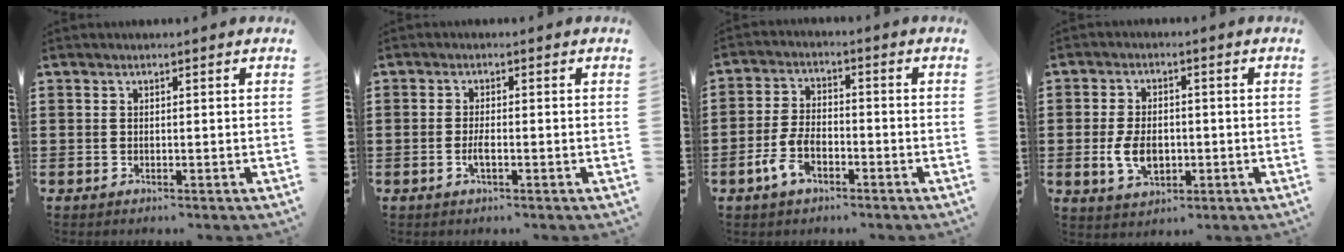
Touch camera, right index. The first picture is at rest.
{"total": 2.1, "force": [-0.8, 0.3, 2.0], "torque": [-0.044, -0.005, -0.015]}
{"total": 5.6, "force": [-2.9, 2.8, 3.9], "torque": [-0.100, -0.001, -0.062]}
{"total": 5.9, "force": [-1.1, 3.6, 4.5], "torque": [-0.102, -0.003, -0.021]}